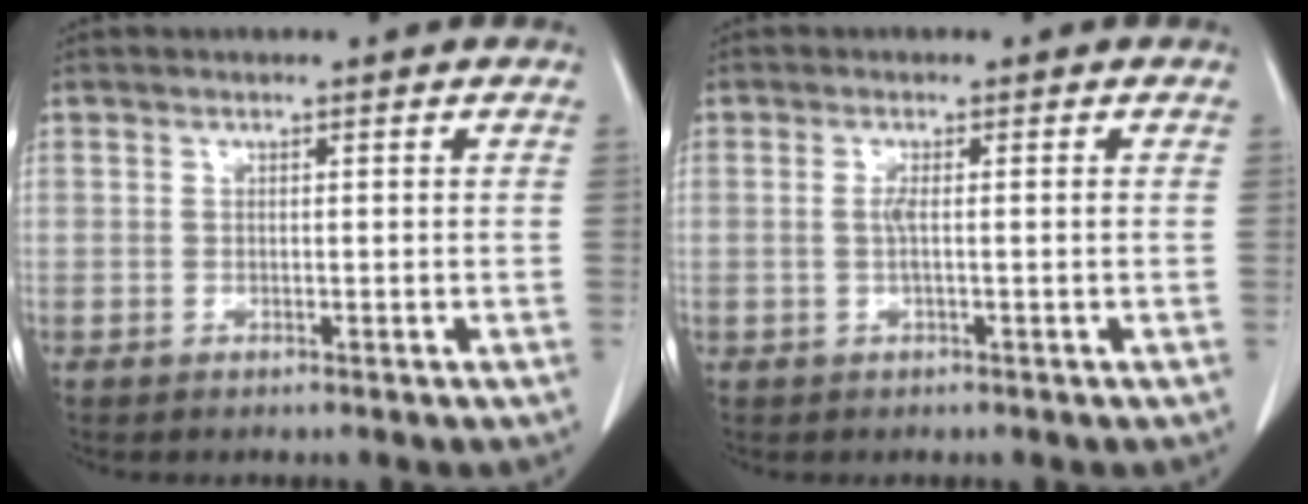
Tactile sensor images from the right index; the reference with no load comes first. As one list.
[{"total": 1.6, "force": [-0.1, -0.1, 1.6], "torque": [-0.034, 0.001, -0.002]}]